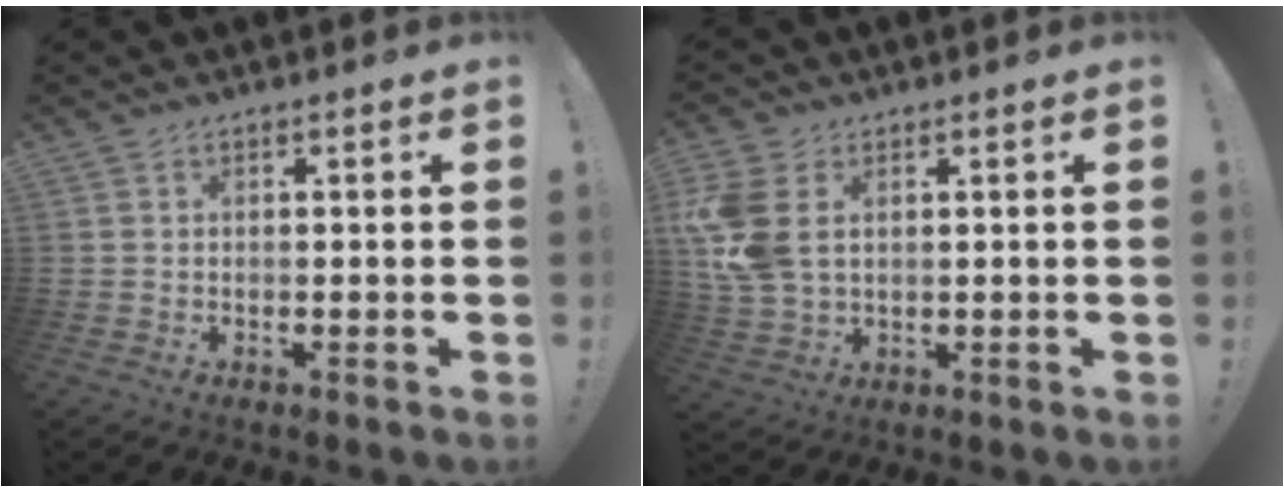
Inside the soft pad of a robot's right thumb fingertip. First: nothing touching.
{"total": 11.0, "force": [3.0, 7.3, 7.6], "torque": [-0.164, -0.008, 0.062]}